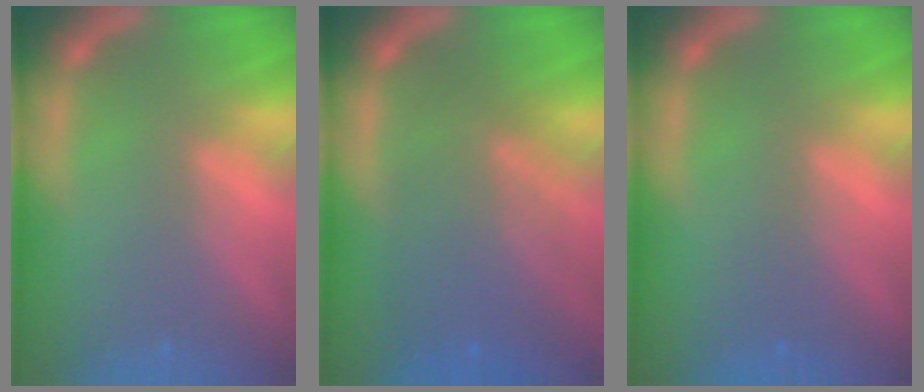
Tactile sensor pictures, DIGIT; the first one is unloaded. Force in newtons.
{"total": 7.5}
{"total": 1.0}